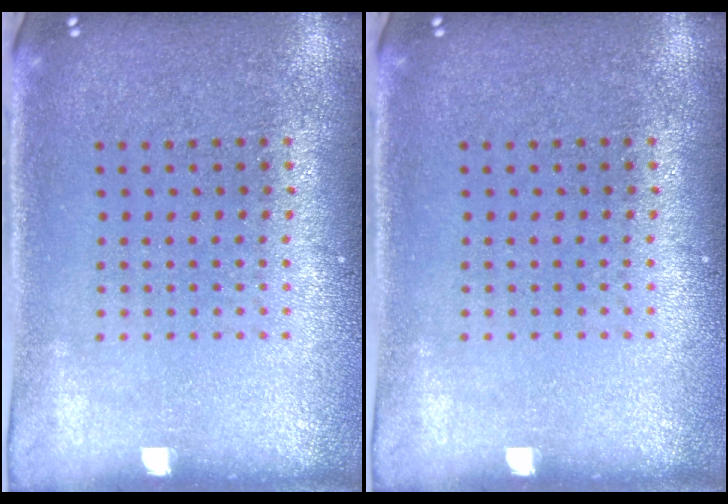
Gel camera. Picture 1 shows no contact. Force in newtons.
{"total": 0.0}